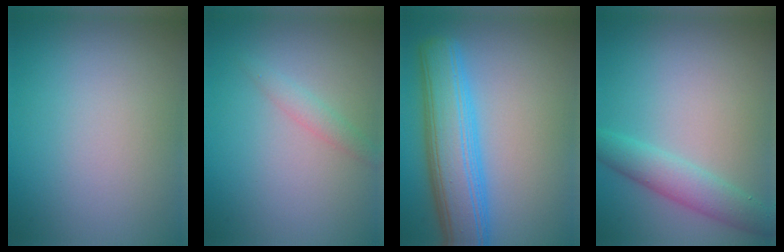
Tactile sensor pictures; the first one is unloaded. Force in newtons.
{"total": 1.4, "press": 1.4, "slide": 0.0}
{"total": 8.0, "press": 8.0, "slide": 0.2}
{"total": 3.4, "press": 3.4, "slide": 0.1}